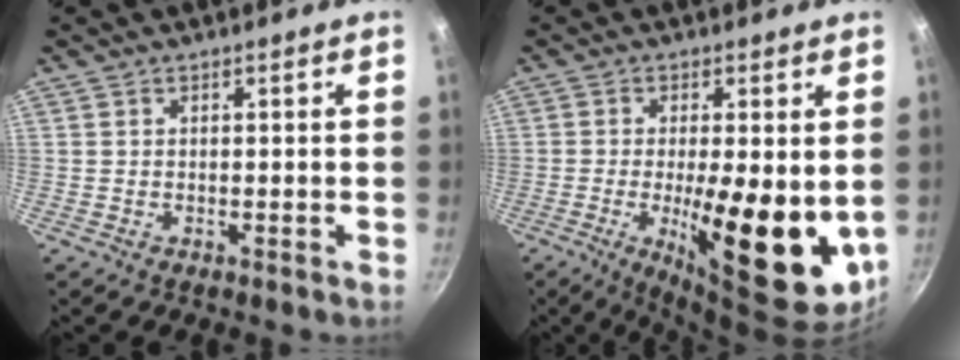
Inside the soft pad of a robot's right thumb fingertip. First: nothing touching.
{"total": 16.7, "force": [-1.8, 5.4, 15.7], "torque": [-0.219, -0.016, -0.019]}